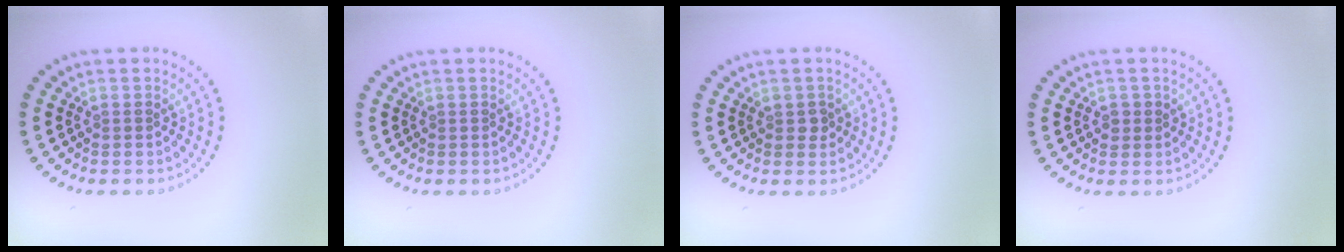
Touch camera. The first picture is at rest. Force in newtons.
{"total": 0.0}
{"total": 0.8, "press": 0.8, "slide": 0.2}
{"total": 0.9, "press": 0.8, "slide": 0.3}